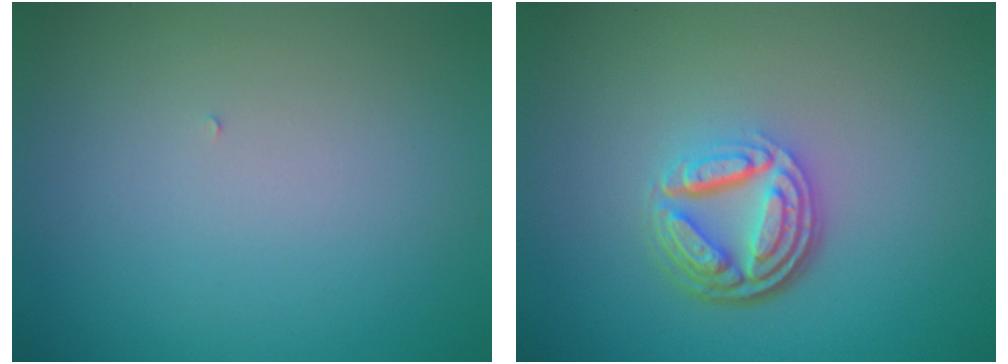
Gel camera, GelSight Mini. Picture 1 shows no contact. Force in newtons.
{"total": 4.9, "press": 3.6, "slide": 3.2}